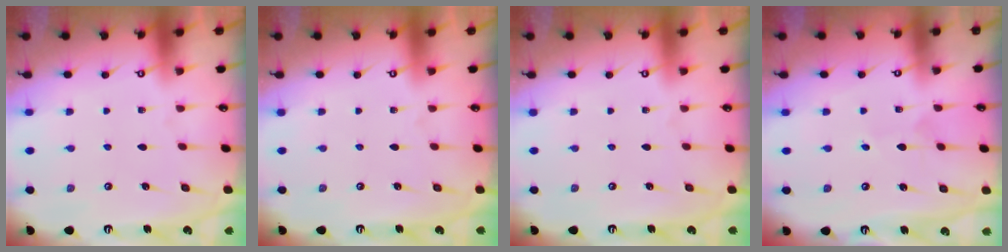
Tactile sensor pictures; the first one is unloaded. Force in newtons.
{"total": 0.0}
{"total": 0.0}
{"total": 2.1, "press": 2.1, "slide": 0.1}